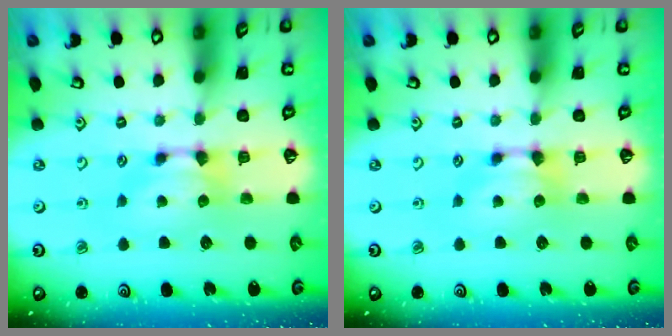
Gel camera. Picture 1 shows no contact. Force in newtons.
{"total": 0.0}